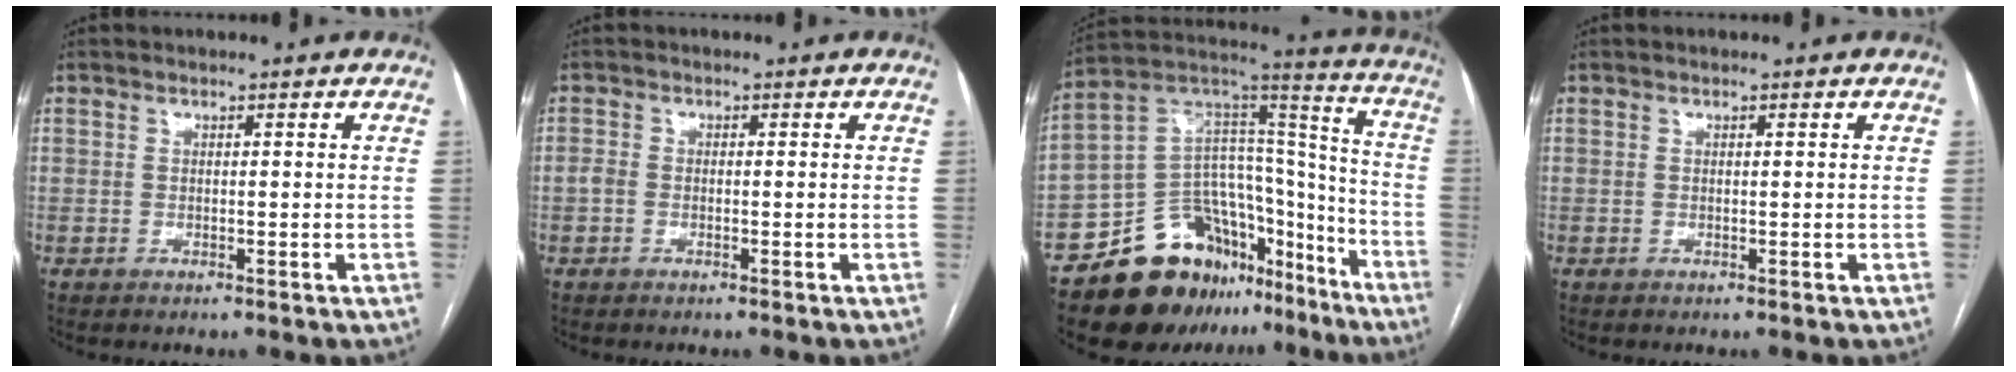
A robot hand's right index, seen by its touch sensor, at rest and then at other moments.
{"total": 1.2, "force": [-0.4, 1.0, 0.7], "torque": [-0.013, 0.004, -0.006]}
{"total": 21.5, "force": [-15.1, 12.3, 9.1], "torque": [-0.132, 0.086, -0.238]}
{"total": 0.0}